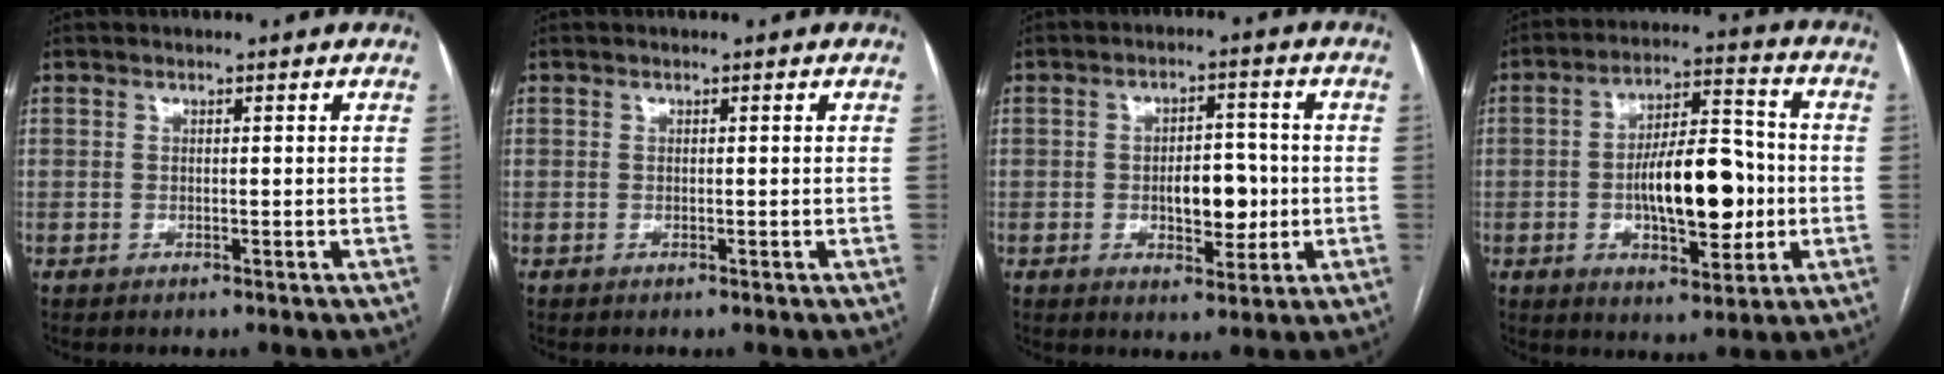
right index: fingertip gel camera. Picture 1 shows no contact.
{"total": 0.0}
{"total": 6.9, "force": [-0.8, 3.5, 5.9], "torque": [-0.088, 0.007, -0.006]}
{"total": 14.0, "force": [-1.7, 5.2, 12.9], "torque": [-0.212, 0.018, -0.023]}